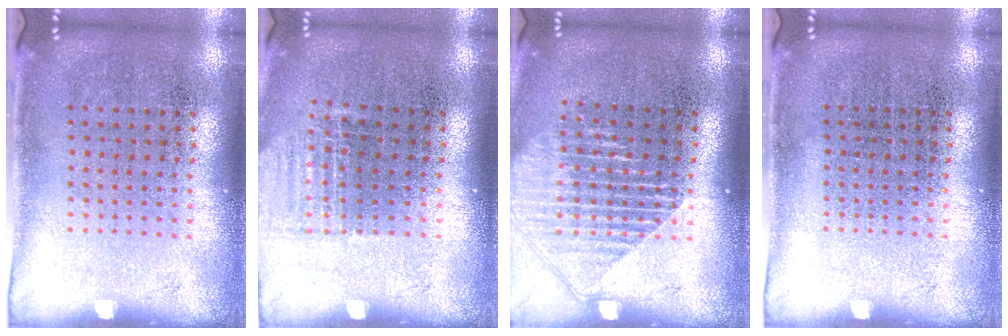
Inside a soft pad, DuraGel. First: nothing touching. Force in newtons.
{"total": 1.0, "press": 1.0, "slide": 0.4}
{"total": 1.7, "press": 1.5, "slide": 0.7}
{"total": 0.0}